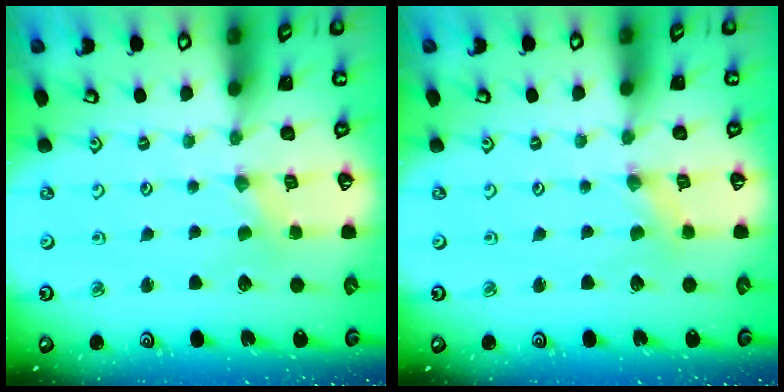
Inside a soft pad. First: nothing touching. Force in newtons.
{"total": 0.0}